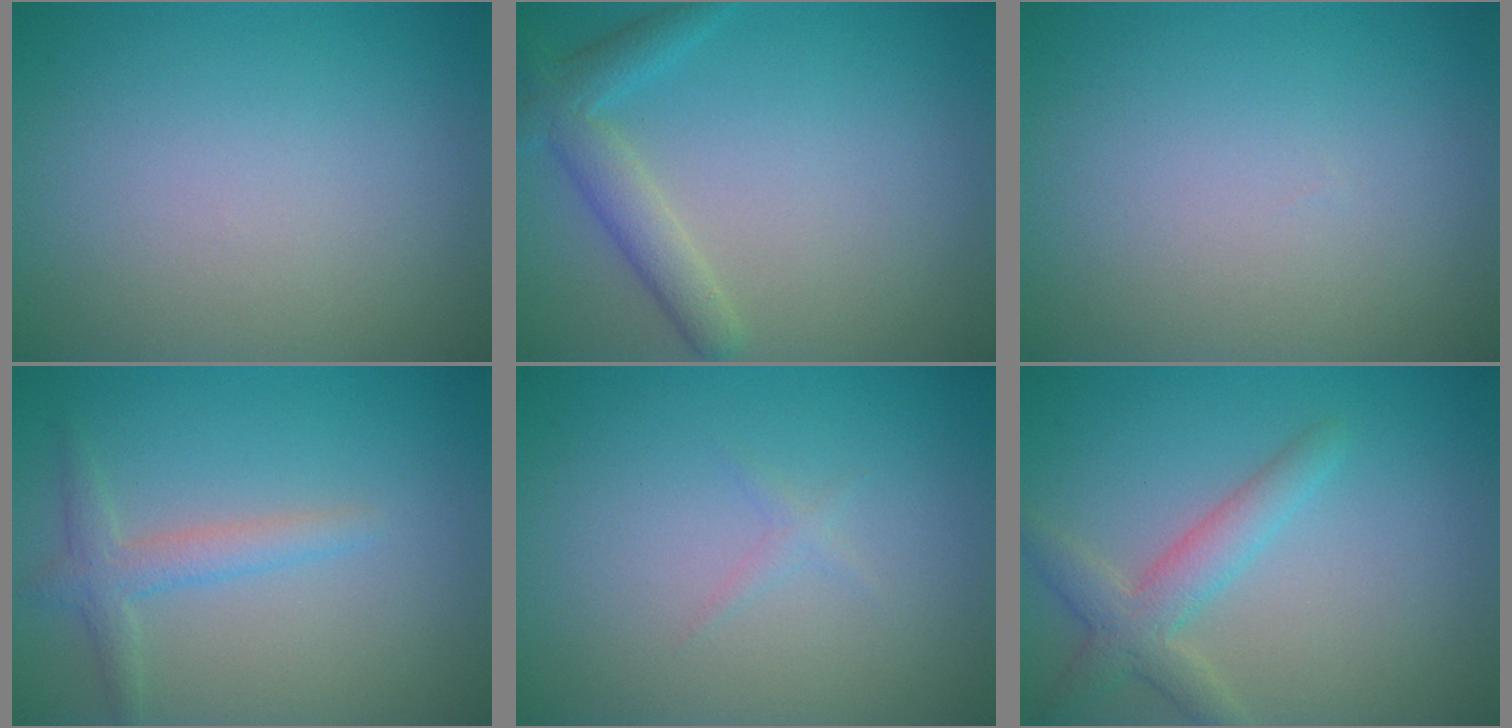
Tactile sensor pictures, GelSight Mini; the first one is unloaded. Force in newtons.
{"total": 3.2, "press": 3.2, "slide": 0.2}
{"total": 0.0}
{"total": 2.3, "press": 2.3, "slide": 0.1}
{"total": 0.6, "press": 0.6, "slide": 0.1}
{"total": 3.3, "press": 3.3, "slide": 0.2}